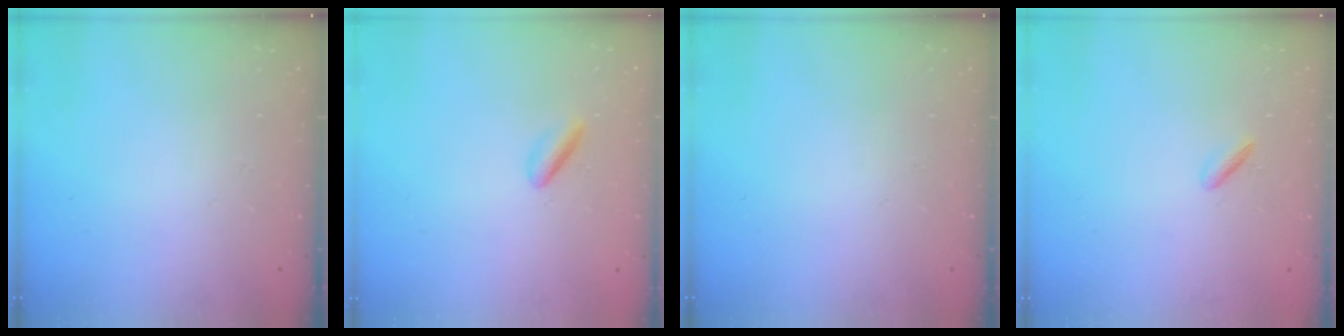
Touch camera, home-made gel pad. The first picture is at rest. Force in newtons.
{"total": 1.8, "press": 1.7, "slide": 0.5}
{"total": 0.0}
{"total": 2.1, "press": 1.9, "slide": 0.8}